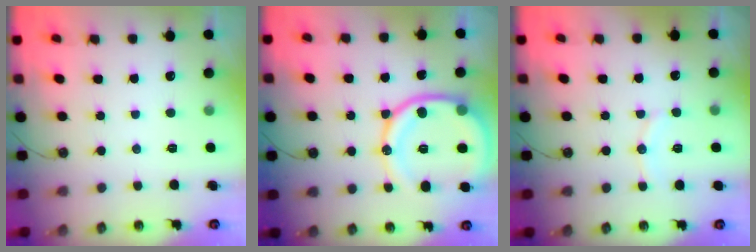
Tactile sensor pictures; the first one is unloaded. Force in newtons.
{"total": 17.5, "press": 17.4, "slide": 1.9}
{"total": 6.2, "press": 5.9, "slide": 1.9}